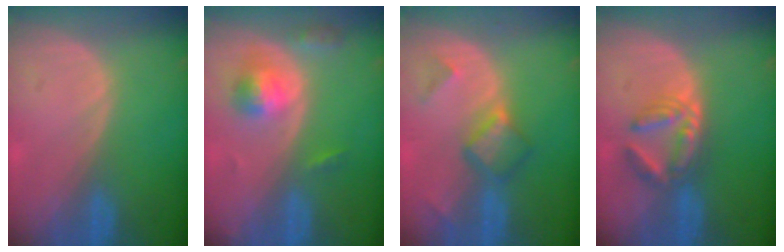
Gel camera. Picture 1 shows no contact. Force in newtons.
{"total": 5.3, "press": 4.8, "slide": 2.2}
{"total": 5.3, "press": 5.0, "slide": 2.0}
{"total": 6.2, "press": 5.7, "slide": 2.5}